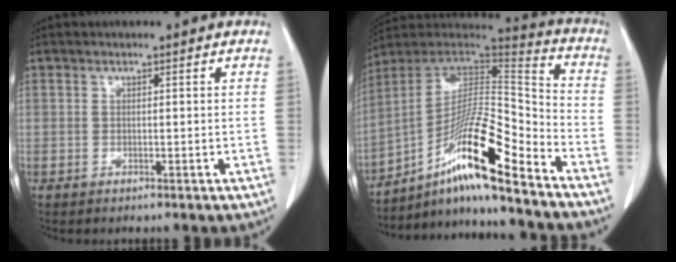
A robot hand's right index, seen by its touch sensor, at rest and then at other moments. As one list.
[{"total": 17.4, "force": [-10.8, 1.2, 13.5], "torque": [-0.247, 0.010, -0.187]}]